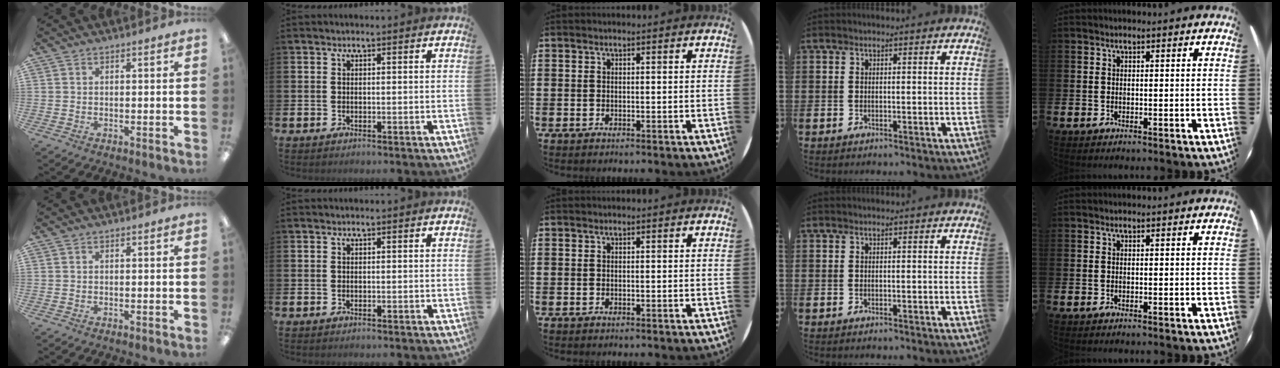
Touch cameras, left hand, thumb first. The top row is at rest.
{}